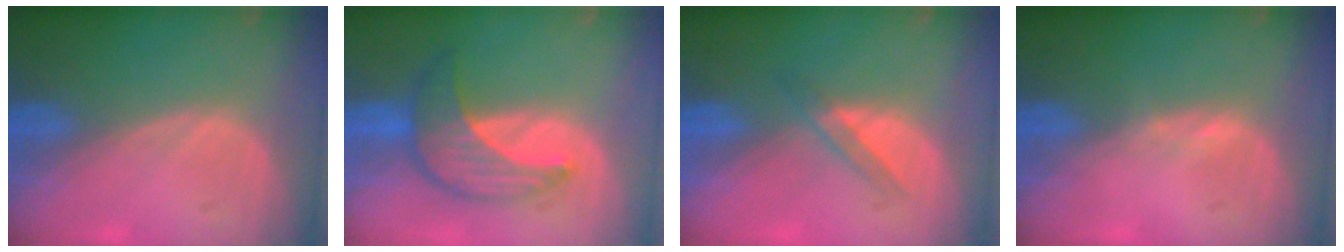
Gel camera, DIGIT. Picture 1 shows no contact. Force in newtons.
{"total": 7.1, "press": 7.1, "slide": 0.1}
{"total": 2.6, "press": 2.4, "slide": 1.0}
{"total": 0.6, "press": 0.5, "slide": 0.4}